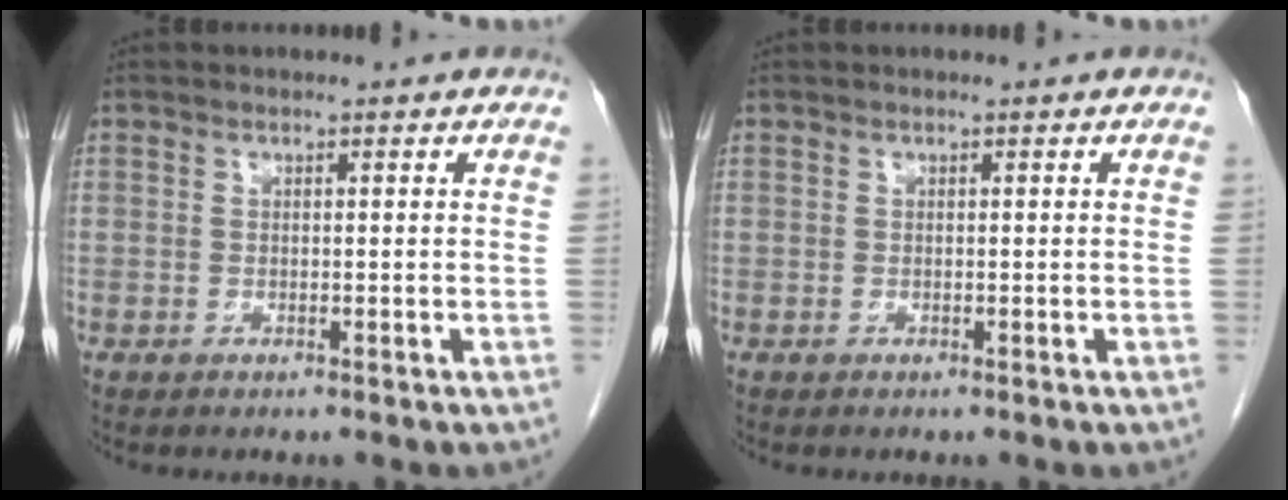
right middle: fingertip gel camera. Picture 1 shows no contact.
{"total": 0.0}